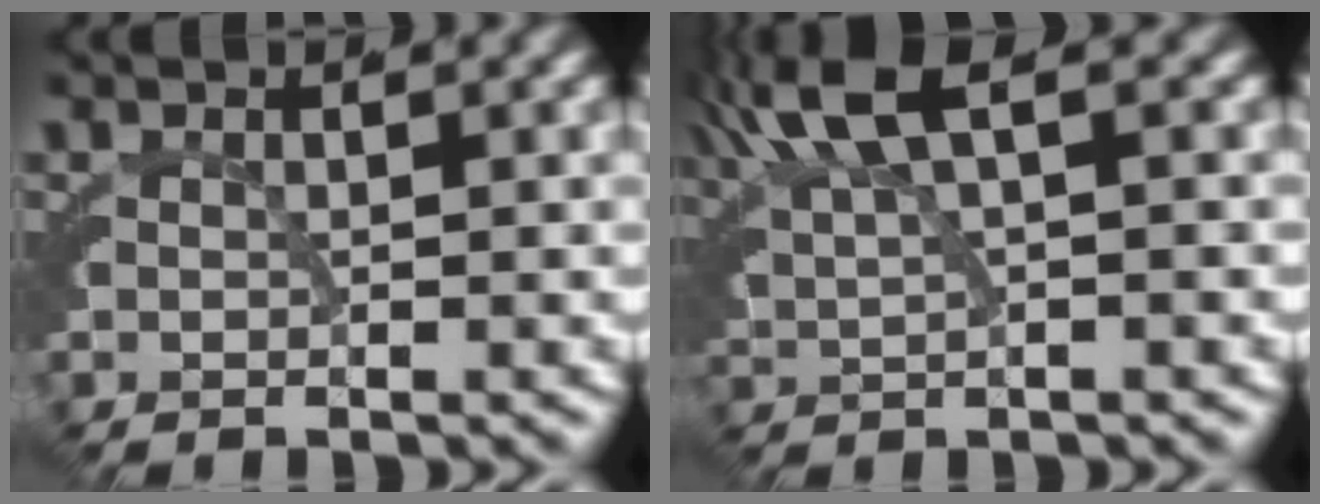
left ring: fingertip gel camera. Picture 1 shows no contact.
{"total": 5.4, "force": [3.2, 1.6, 4.0], "torque": [-0.080, 0.014, 0.054]}